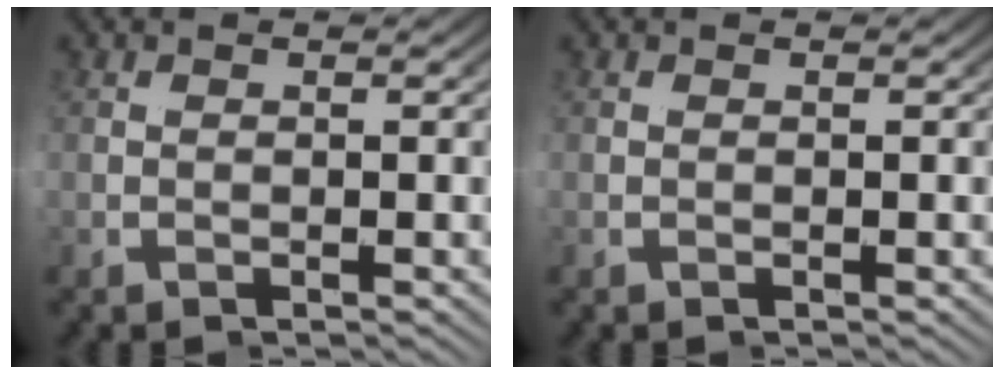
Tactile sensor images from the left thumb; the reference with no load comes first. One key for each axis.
{"total": 0.0}